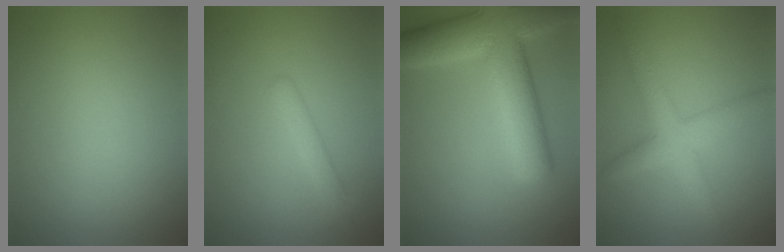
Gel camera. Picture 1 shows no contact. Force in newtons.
{"total": 2.0, "press": 2.0, "slide": 0.1}
{"total": 10.1, "press": 10.1, "slide": 0.6}
{"total": 4.0, "press": 4.0, "slide": 0.1}